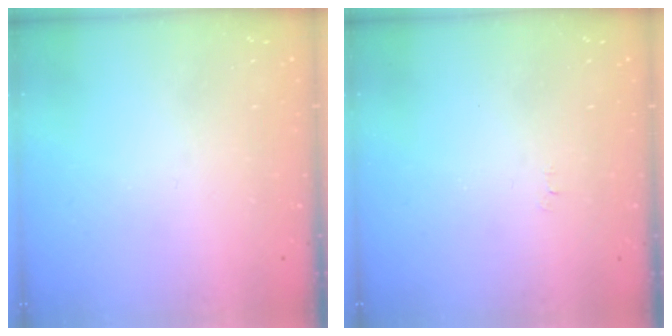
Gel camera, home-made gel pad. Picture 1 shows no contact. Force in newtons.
{"total": 2.5, "press": 2.5, "slide": 0.3}